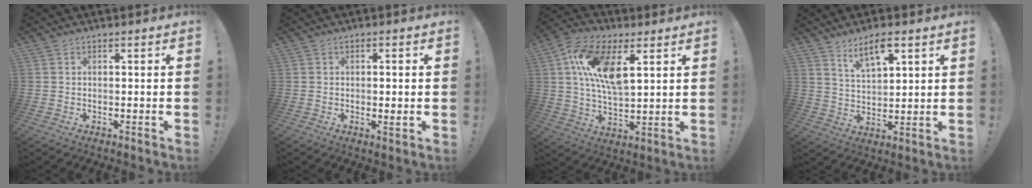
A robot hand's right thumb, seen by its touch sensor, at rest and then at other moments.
{"total": 1.6, "force": [0.1, 0.3, 1.5], "torque": [-0.012, -0.005, -0.002]}
{"total": 15.6, "force": [6.2, 7.3, 12.3], "torque": [-0.232, -0.010, 0.110]}
{"total": 7.7, "force": [5.3, 2.7, 4.9], "torque": [-0.075, -0.029, 0.091]}